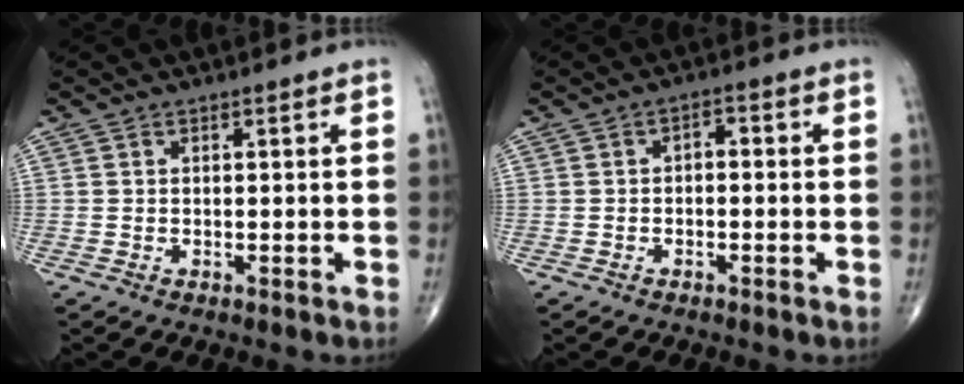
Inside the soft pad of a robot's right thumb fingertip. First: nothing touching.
{"total": 2.2, "force": [-0.4, 1.4, 1.7], "torque": [-0.012, 0.017, -0.014]}